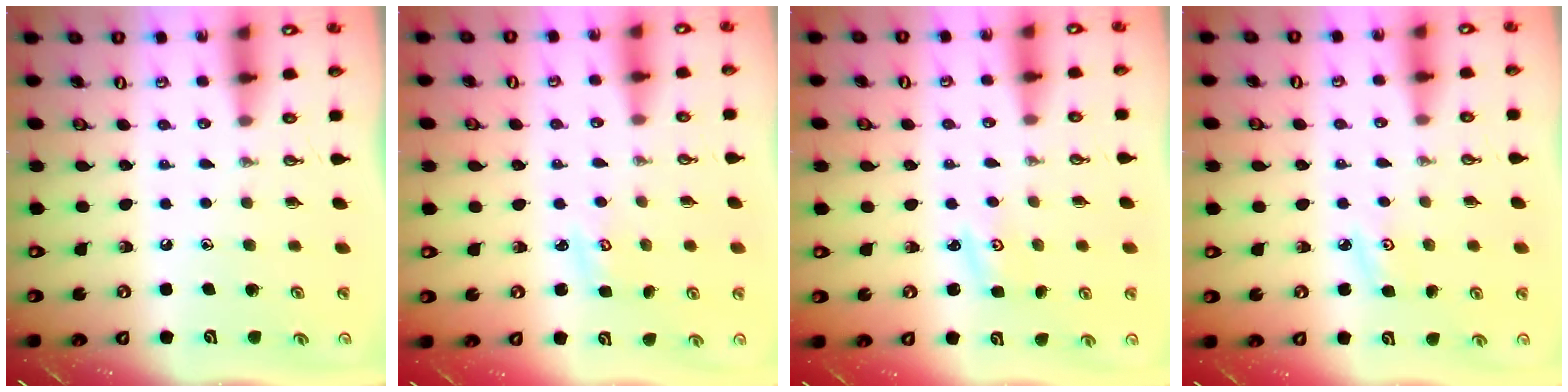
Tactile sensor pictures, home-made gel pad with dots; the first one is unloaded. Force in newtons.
{"total": 2.6, "press": 2.6, "slide": 0.3}
{"total": 2.3, "press": 2.2, "slide": 0.4}
{"total": 3.6, "press": 3.6, "slide": 0.5}